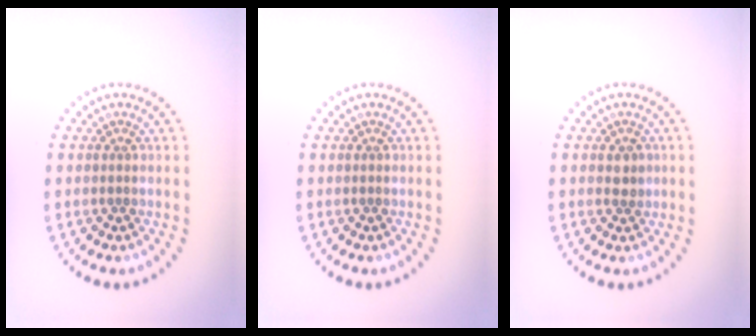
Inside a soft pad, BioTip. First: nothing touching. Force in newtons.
{"total": 0.0}
{"total": 1.4, "press": 1.3, "slide": 0.4}